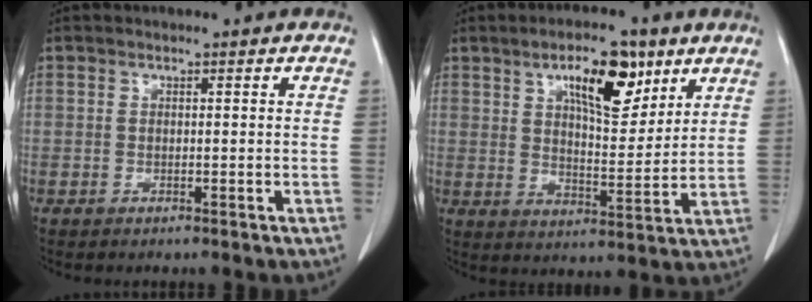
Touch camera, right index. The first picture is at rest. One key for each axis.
{"total": 11.0, "fx": 6.0, "fy": 3.7, "fz": 8.5, "tx": -0.137, "ty": 0.004, "tz": 0.099}